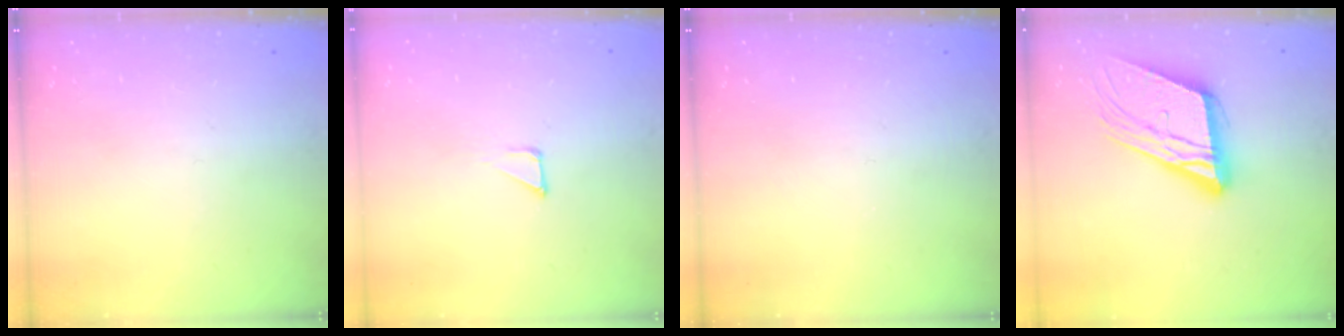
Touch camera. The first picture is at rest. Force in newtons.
{"total": 1.2, "press": 1.2, "slide": 0.0}
{"total": 0.0}
{"total": 17.6, "press": 17.4, "slide": 2.6}